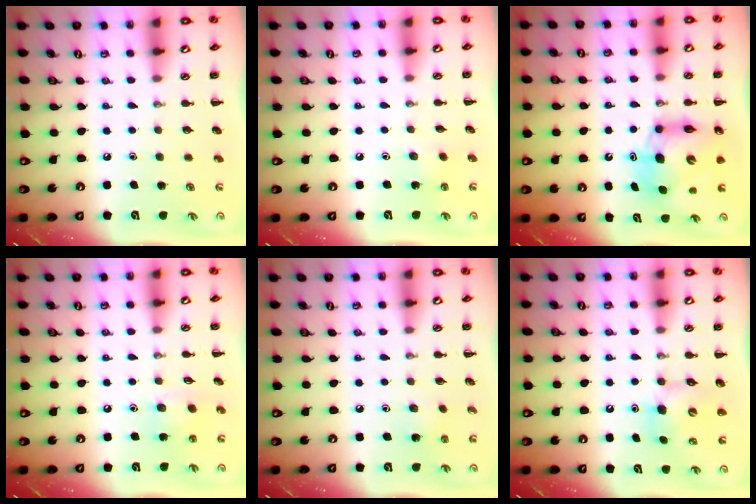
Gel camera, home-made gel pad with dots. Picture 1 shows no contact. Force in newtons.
{"total": 3.0, "press": 2.9, "slide": 0.9}
{"total": 9.3, "press": 8.9, "slide": 2.6}
{"total": 6.0, "press": 6.0, "slide": 0.7}
{"total": 3.7, "press": 3.5, "slide": 1.3}
{"total": 5.8, "press": 5.7, "slide": 0.6}